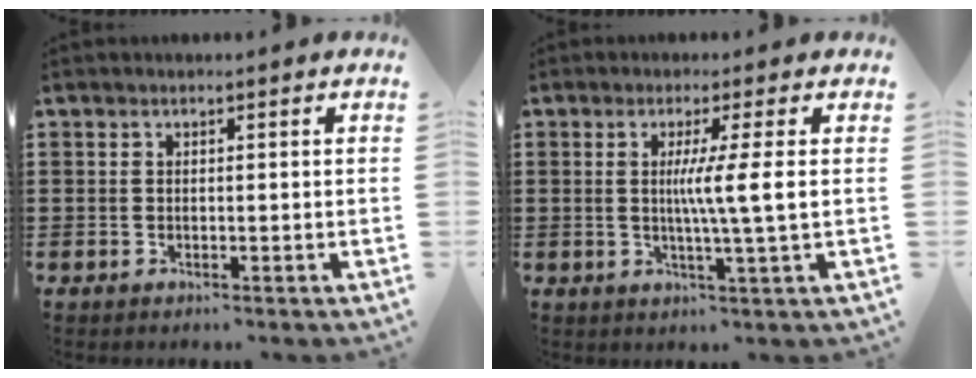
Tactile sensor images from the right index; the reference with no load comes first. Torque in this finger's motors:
{"motor_torque": [1.27, 0.06, 0.58, 0.15]}